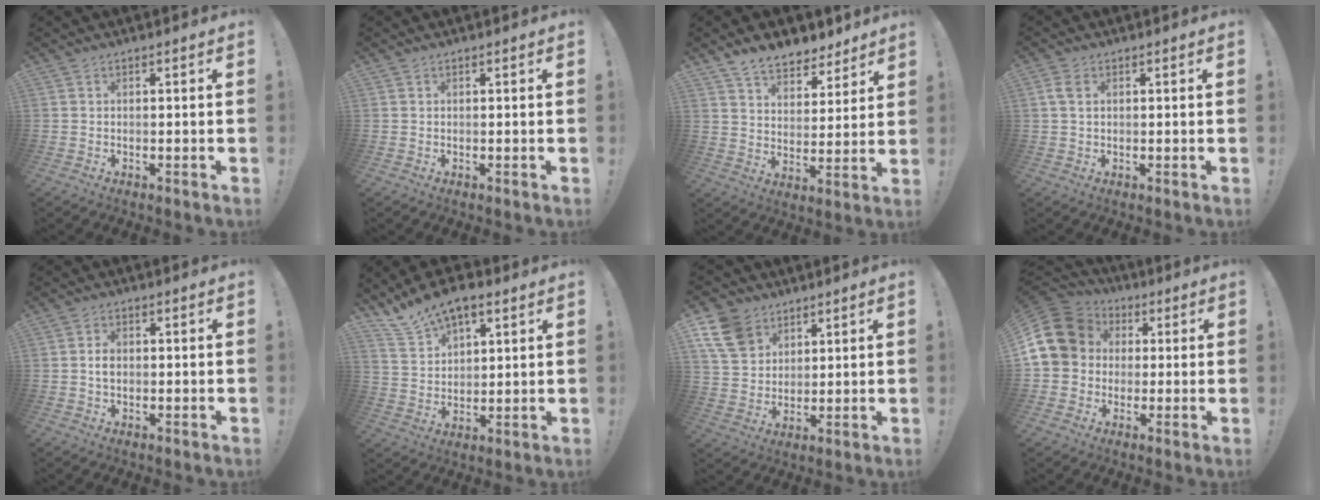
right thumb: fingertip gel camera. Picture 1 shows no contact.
{"total": 0.0}
{"total": 9.6, "force": [7.9, 4.6, 2.8], "torque": [-0.042, -0.060, 0.150]}
{"total": 3.4, "force": [1.2, 2.0, 2.5], "torque": [-0.046, 0.004, 0.023]}
{"total": 2.3, "force": [-0.1, 1.7, 1.5], "torque": [-0.015, 0.001, -0.004]}
{"total": 10.2, "force": [8.1, 4.7, 4.1], "torque": [-0.083, -0.050, 0.155]}
{"total": 12.1, "force": [6.6, 8.8, 4.9], "torque": [-0.083, -0.027, 0.137]}
{"total": 15.2, "force": [2.6, 12.8, 7.8], "torque": [-0.147, 0.004, 0.057]}